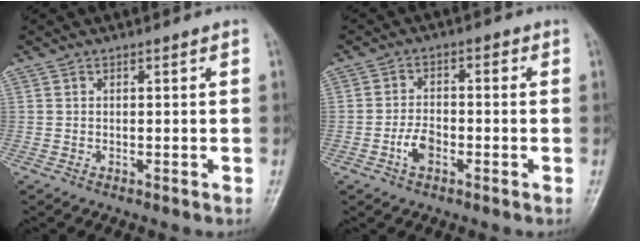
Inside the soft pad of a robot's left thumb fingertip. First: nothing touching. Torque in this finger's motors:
{"motor_torque": [-0.35, 0.39, 0.82, 0.22, 0.00]}